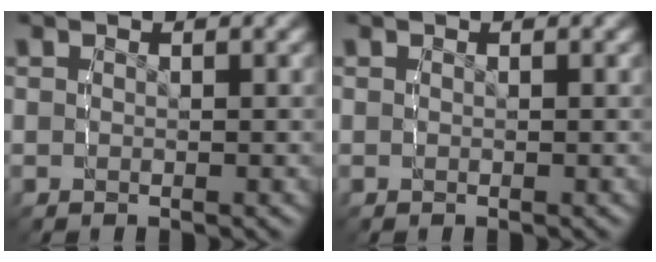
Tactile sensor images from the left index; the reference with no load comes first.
{"total": 0.0}